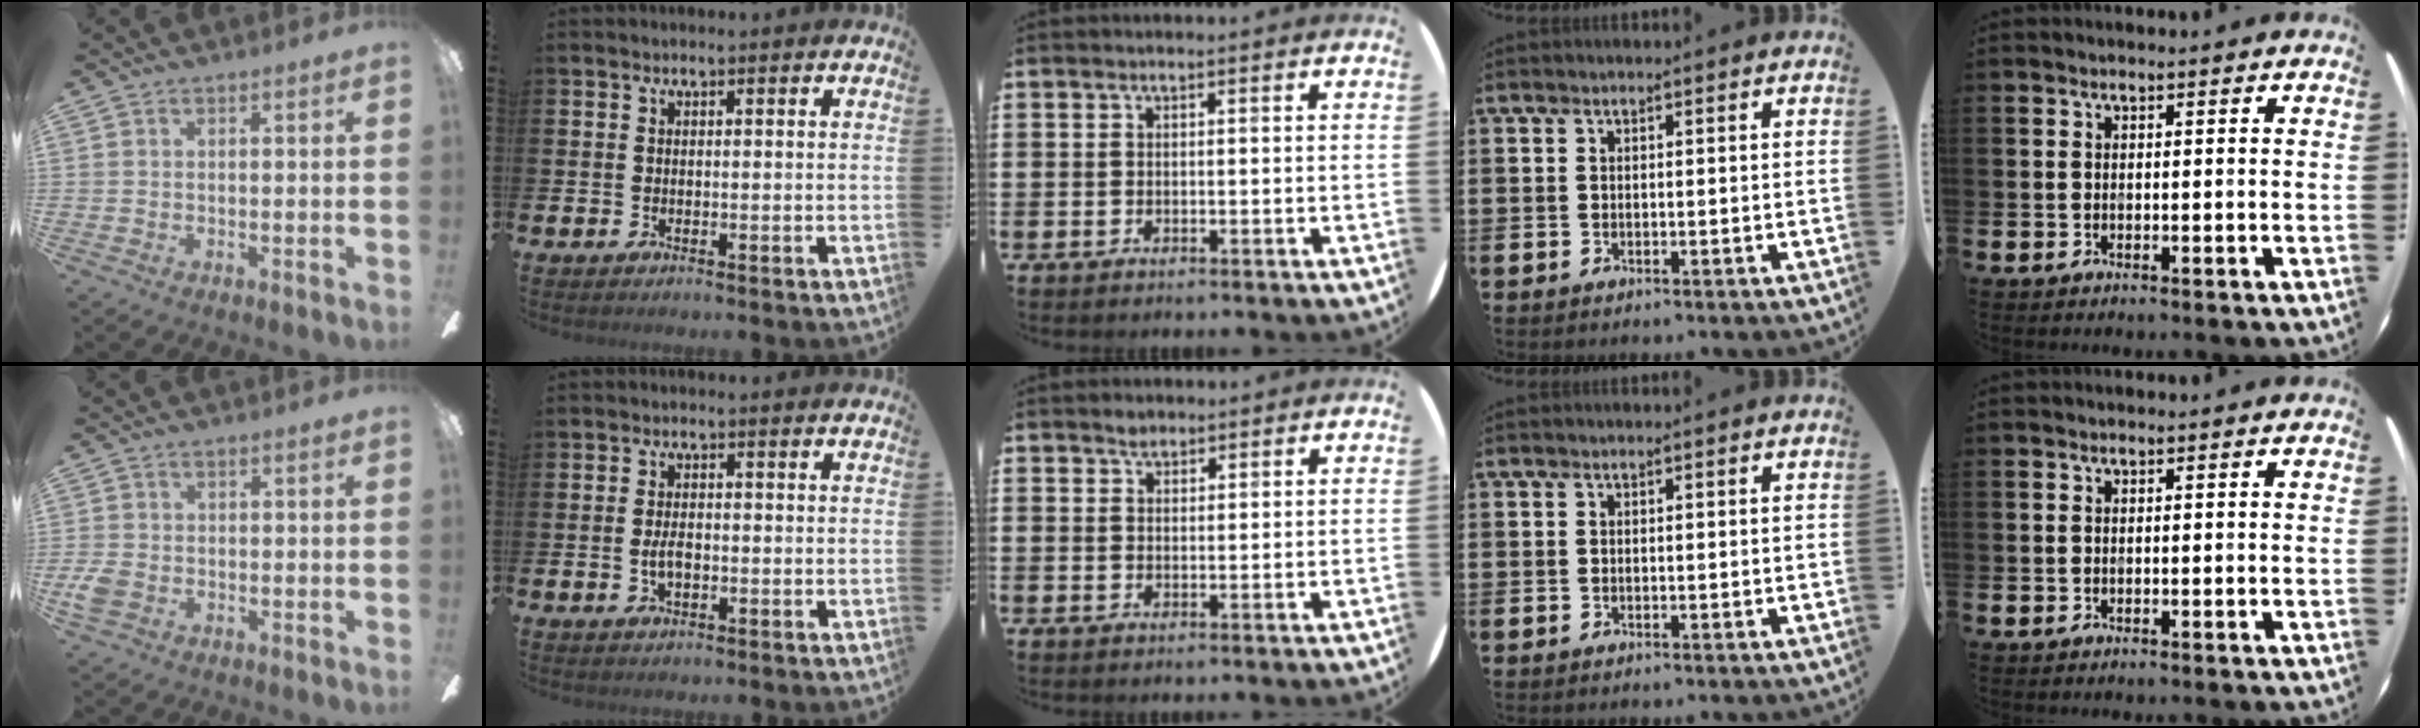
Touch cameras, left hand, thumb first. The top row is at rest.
{"thumb": {"total": 3.8, "force": [-1.3, 2.5, 2.5], "torque": [-0.060, 0.002, -0.027]}, "index": {"total": 2.6, "force": [-0.4, 1.3, 2.2], "torque": [-0.029, -0.002, -0.010]}, "middle": {"total": 1.4, "force": [1.3, 0.6, 0.3], "torque": [0.002, 0.000, 0.022]}}